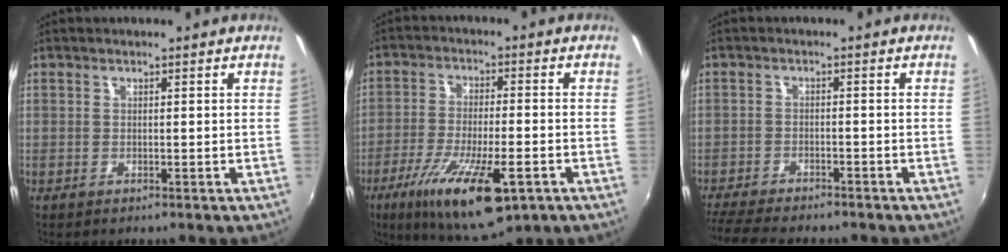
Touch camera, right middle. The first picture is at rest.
{"total": 16.7, "force": [-8.6, 4.4, 13.6], "torque": [-0.259, -0.051, -0.140]}
{"total": 10.4, "force": [-9.2, 2.0, 4.4], "torque": [-0.111, -0.026, -0.151]}